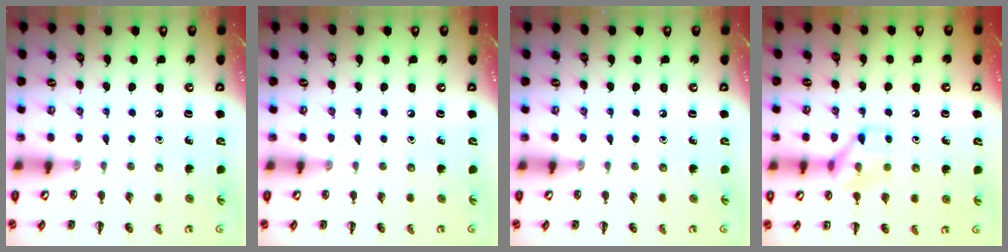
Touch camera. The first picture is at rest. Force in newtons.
{"total": 0.0}
{"total": 0.0}
{"total": 9.1, "press": 9.1, "slide": 0.4}